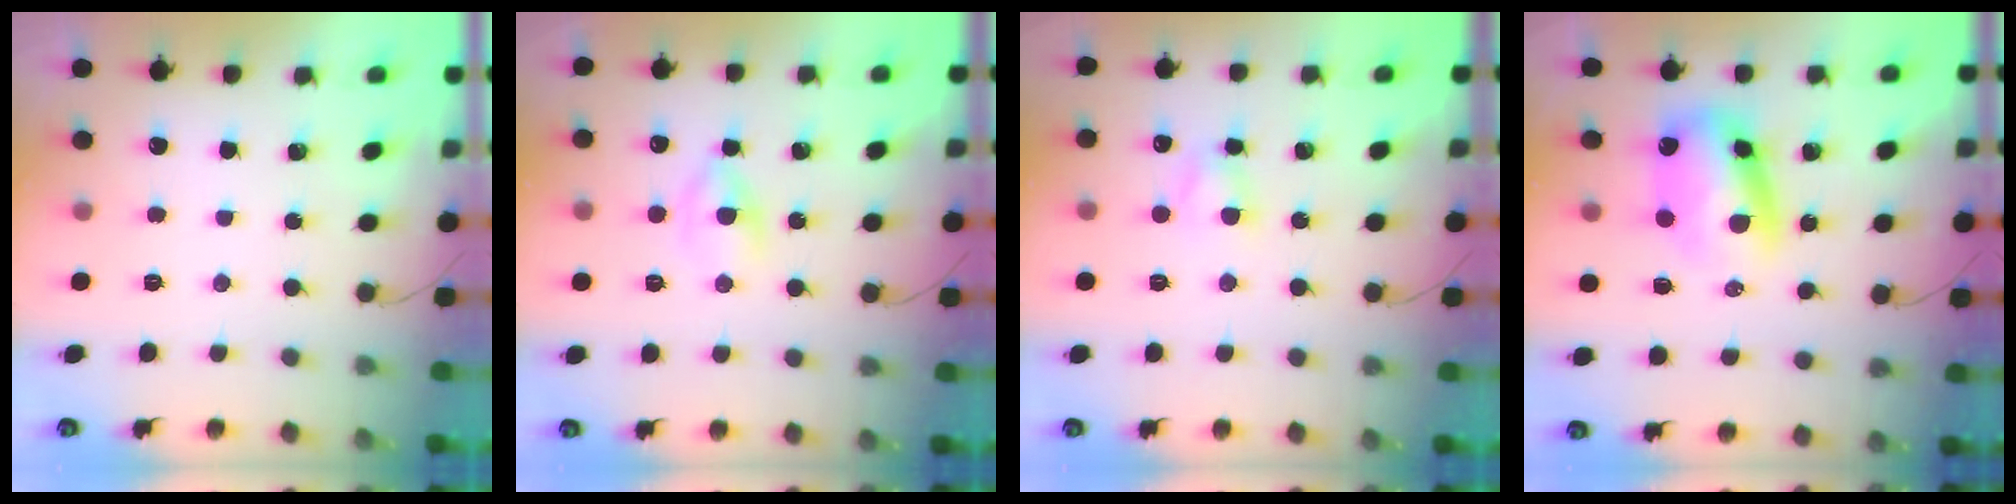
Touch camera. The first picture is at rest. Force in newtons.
{"total": 2.6, "press": 2.3, "slide": 1.3}
{"total": 3.9, "press": 3.7, "slide": 1.1}
{"total": 8.9, "press": 8.5, "slide": 2.5}